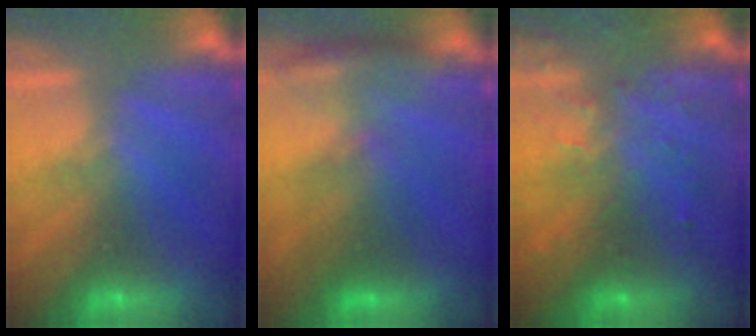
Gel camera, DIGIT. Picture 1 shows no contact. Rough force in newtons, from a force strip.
{"total": 2.8}
{"total": 4.7}